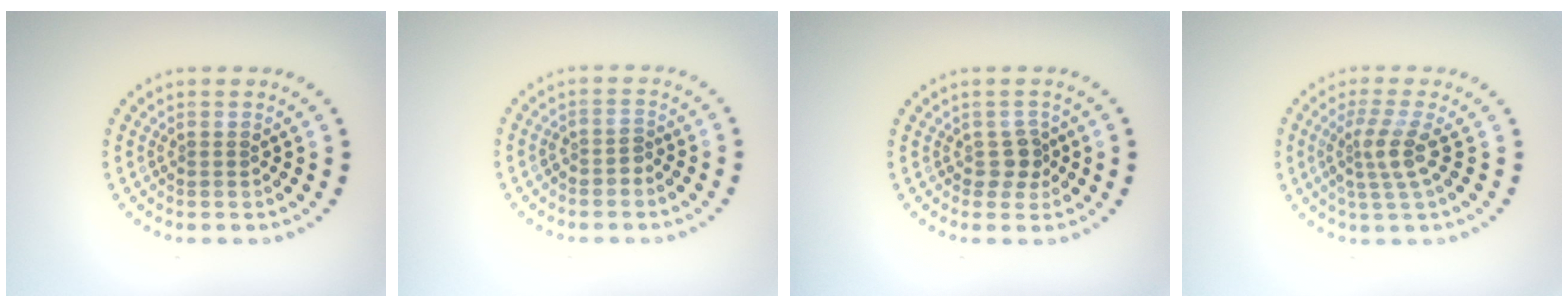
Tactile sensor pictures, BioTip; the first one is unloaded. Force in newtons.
{"total": 1.1, "press": 0.9, "slide": 0.5}
{"total": 1.7, "press": 1.4, "slide": 0.9}
{"total": 2.9, "press": 2.2, "slide": 1.8}